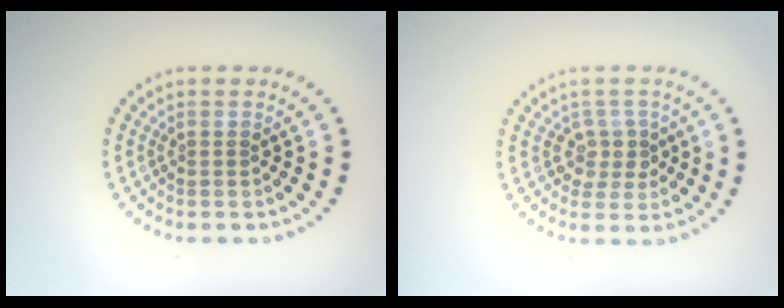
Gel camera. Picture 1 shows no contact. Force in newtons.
{"total": 2.2, "press": 1.9, "slide": 1.2}